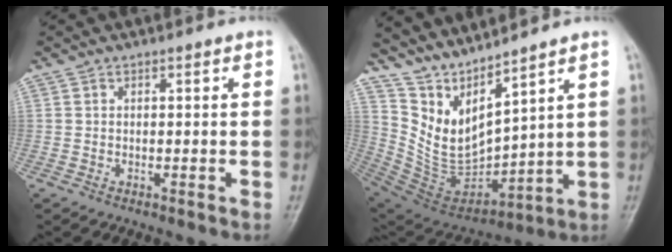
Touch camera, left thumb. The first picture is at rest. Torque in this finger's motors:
{"motor_torque": [0.44, 0.04, -0.03, -0.58, 0.17]}